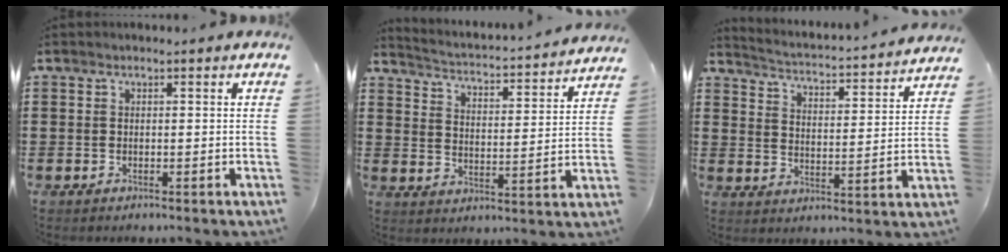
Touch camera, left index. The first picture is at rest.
{"total": 2.3, "force": [2.2, -0.4, 0.2], "torque": [-0.023, -0.031, 0.026]}
{"total": 2.5, "force": [2.4, -0.3, 0.2], "torque": [-0.025, -0.032, 0.030]}